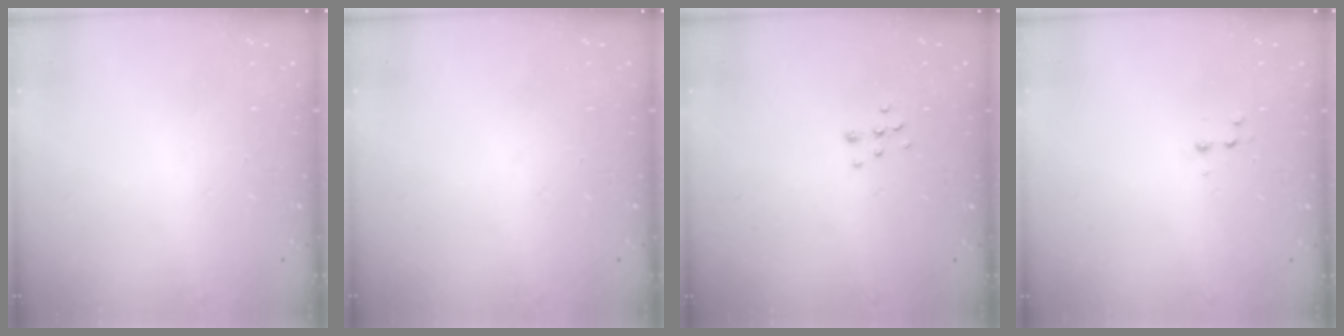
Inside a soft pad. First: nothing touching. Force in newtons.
{"total": 0.0}
{"total": 5.8, "press": 5.8, "slide": 0.3}
{"total": 3.1, "press": 3.0, "slide": 0.9}